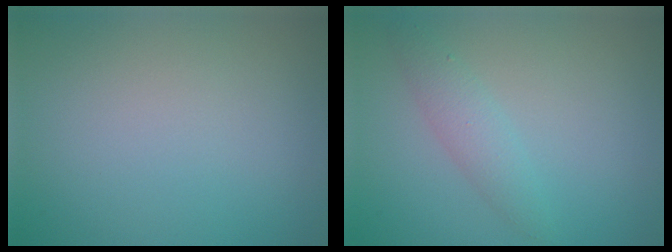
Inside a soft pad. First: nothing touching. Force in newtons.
{"total": 2.1, "press": 2.1, "slide": 0.1}